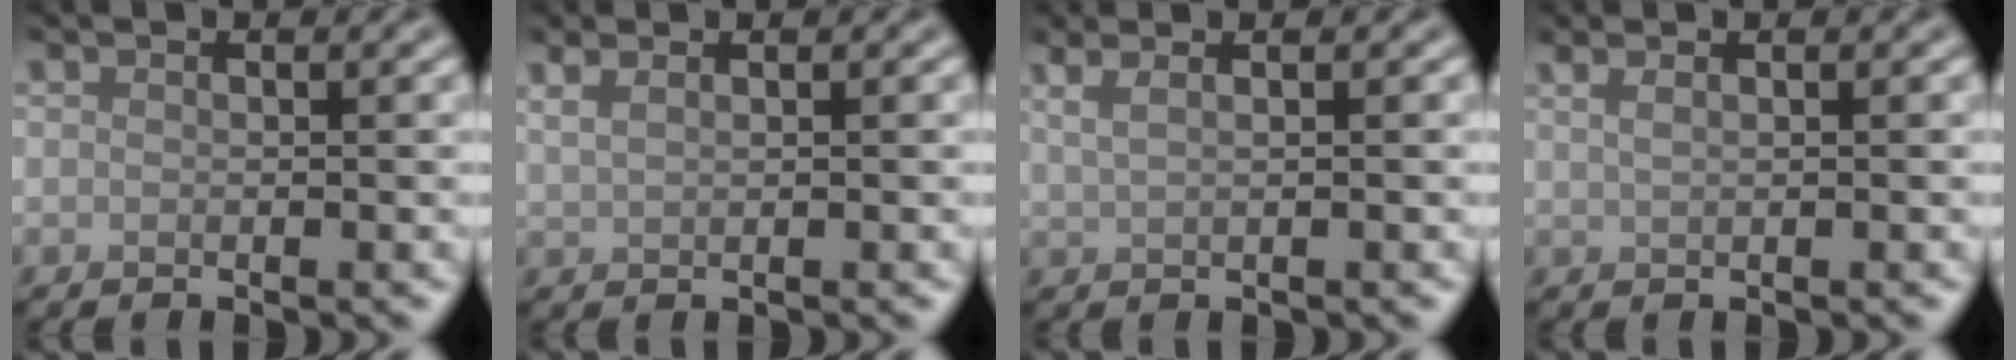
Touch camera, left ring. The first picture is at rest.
{"total": 1.8, "force": [1.3, 0.7, 1.1], "torque": [-0.019, 0.000, 0.019]}
{"total": 3.8, "force": [2.1, 1.8, 2.5], "torque": [-0.028, 0.017, 0.010]}
{"total": 2.1, "force": [1.2, 1.0, 1.4], "torque": [-0.017, -0.001, 0.006]}